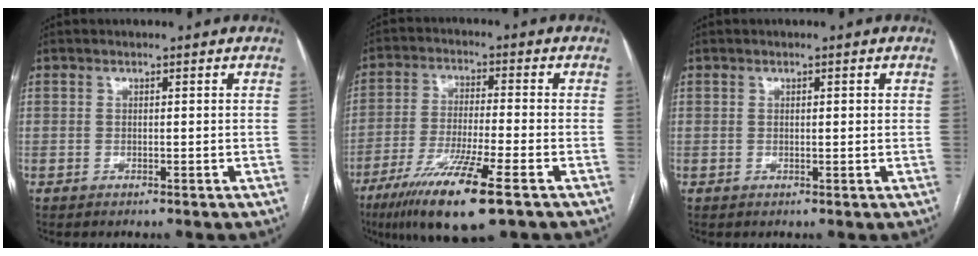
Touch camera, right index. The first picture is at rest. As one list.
[{"total": 13.5, "force": [-7.7, 0.6, 11.1], "torque": [-0.217, -0.034, -0.136]}, {"total": 0.9, "force": [0.2, 0.2, 0.8], "torque": [-0.014, 0.002, 0.002]}]